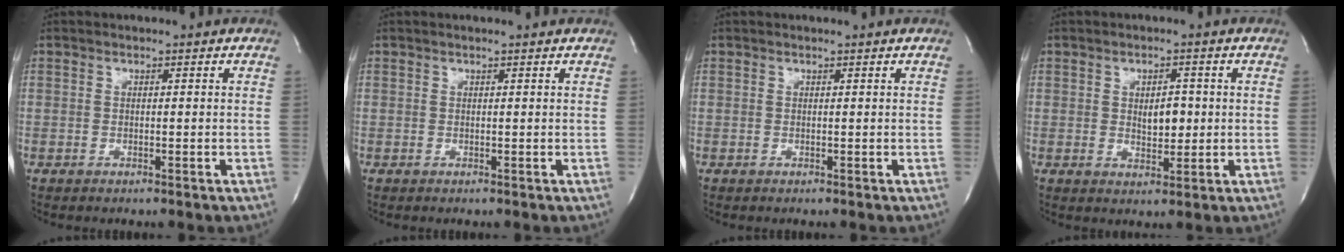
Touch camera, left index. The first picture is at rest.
{"total": 0.8, "force": [0.7, -0.1, 0.4], "torque": [-0.011, 0.004, 0.013]}
{"total": 0.0}
{"total": 3.8, "force": [-0.1, 2.0, 3.2], "torque": [-0.046, -0.006, 0.004]}